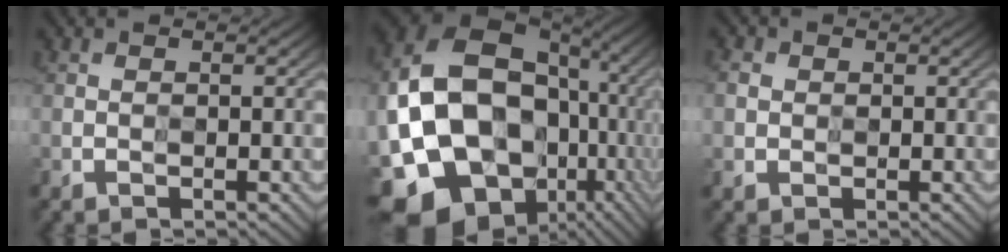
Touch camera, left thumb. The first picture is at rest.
{"total": 21.2, "force": [-4.3, 17.2, 11.6], "torque": [-0.273, -0.022, -0.076]}
{"total": 2.8, "force": [0.6, 2.6, 0.9], "torque": [-0.036, -0.003, 0.010]}